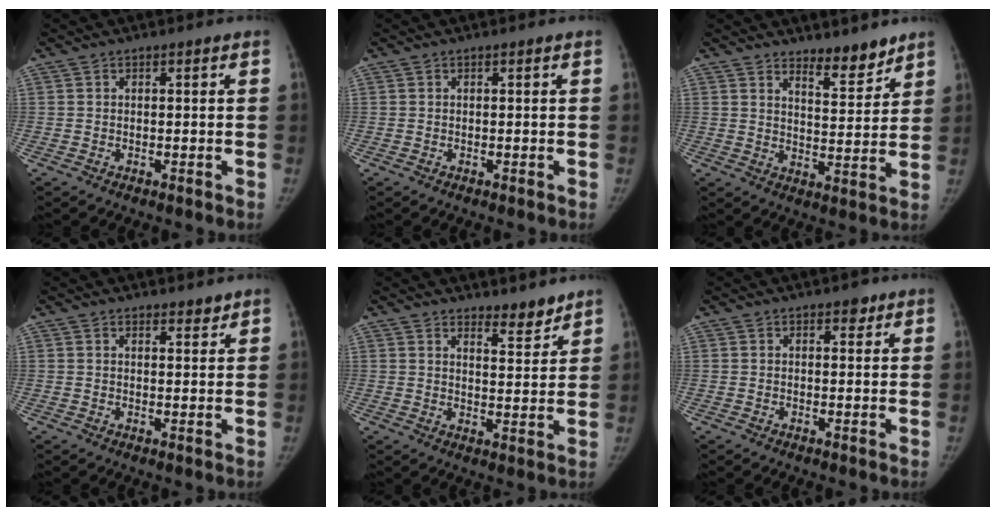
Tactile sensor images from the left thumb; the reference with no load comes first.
{"total": 0.0}
{"total": 6.6, "force": [5.6, 1.9, 3.1], "torque": [-0.027, -0.052, 0.090]}
{"total": 2.0, "force": [1.8, 0.8, 0.5], "torque": [0.006, -0.014, 0.024]}
{"total": 4.7, "force": [4.2, 1.4, 1.7], "torque": [-0.009, -0.038, 0.065]}
{"total": 1.7, "force": [1.1, 1.0, 0.8], "torque": [0.002, -0.005, 0.011]}